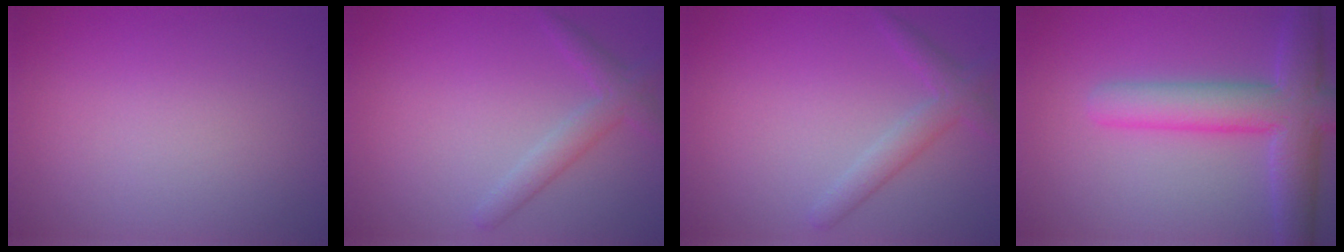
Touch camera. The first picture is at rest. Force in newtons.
{"total": 2.4, "press": 2.4, "slide": 0.2}
{"total": 2.4, "press": 2.4, "slide": 0.2}
{"total": 6.8, "press": 6.7, "slide": 0.3}